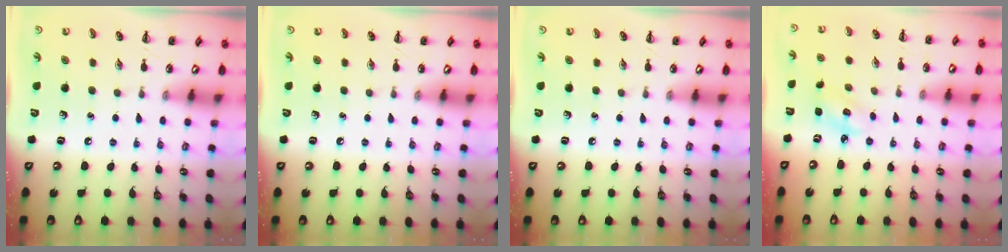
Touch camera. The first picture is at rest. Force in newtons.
{"total": 0.0}
{"total": 0.0}
{"total": 2.8, "press": 2.7, "slide": 0.7}